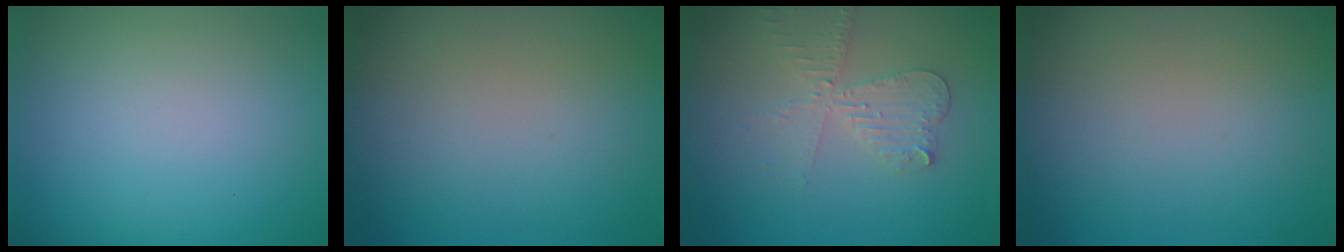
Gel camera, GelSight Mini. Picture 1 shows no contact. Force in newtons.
{"total": 0.0}
{"total": 3.5, "press": 3.0, "slide": 1.9}
{"total": 0.0}